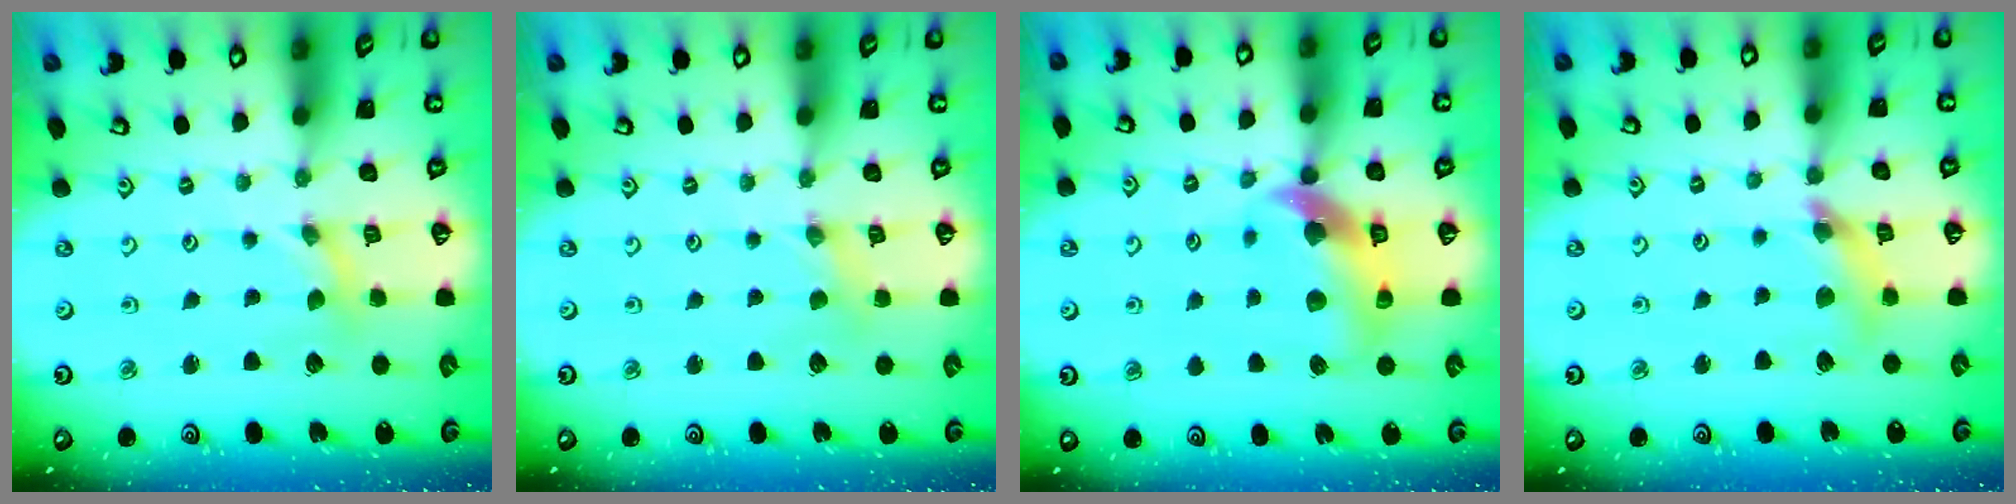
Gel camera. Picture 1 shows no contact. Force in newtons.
{"total": 1.3, "press": 1.3, "slide": 0.3}
{"total": 11.0, "press": 10.9, "slide": 1.6}
{"total": 10.4, "press": 10.4, "slide": 1.2}